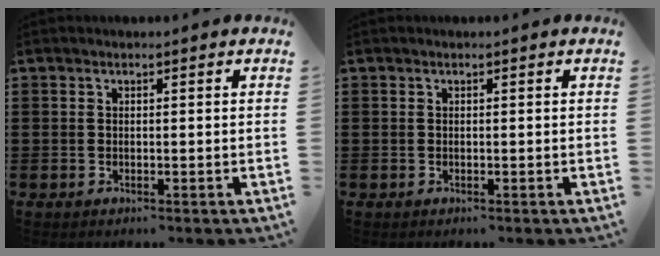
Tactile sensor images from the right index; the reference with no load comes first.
{"total": 0.0}